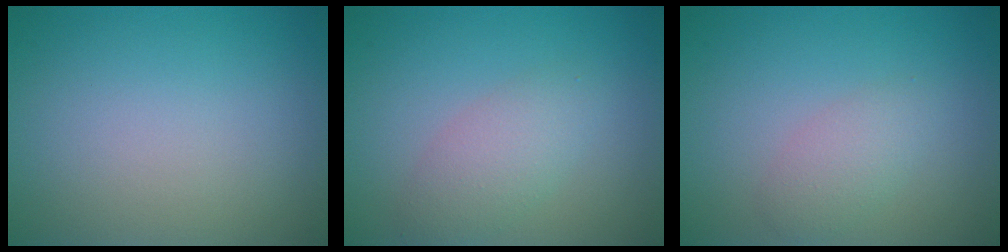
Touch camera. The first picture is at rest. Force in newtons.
{"total": 2.9, "press": 2.9, "slide": 0.2}
{"total": 2.1, "press": 2.1, "slide": 0.1}